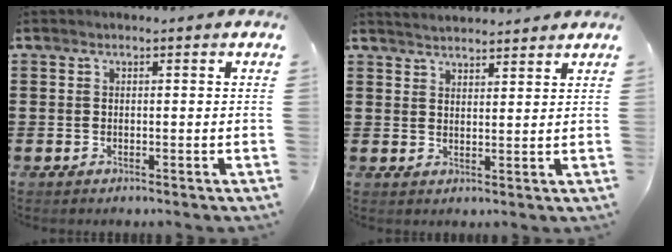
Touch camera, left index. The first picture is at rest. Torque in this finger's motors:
{"motor_torque": [0.21, -0.18, 0.18, 0.02]}